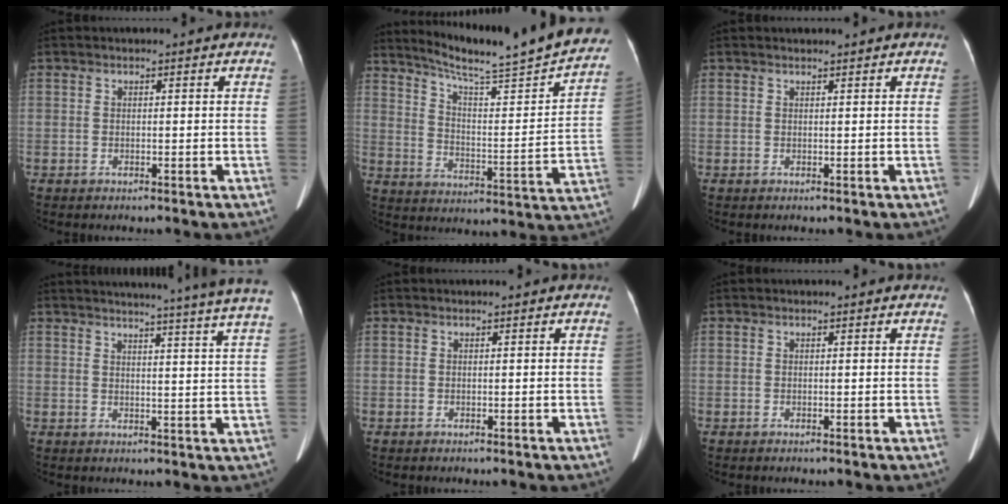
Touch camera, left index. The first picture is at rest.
{"total": 24.7, "force": [22.5, 0.2, 10.3], "torque": [-0.161, -0.067, 0.303]}
{"total": 0.8, "force": [0.8, -0.1, 0.2], "torque": [-0.006, 0.007, 0.017]}
{"total": 21.8, "force": [19.5, -1.7, 9.5], "torque": [-0.137, -0.055, 0.227]}
{"total": 0.0}
{"total": 0.0}